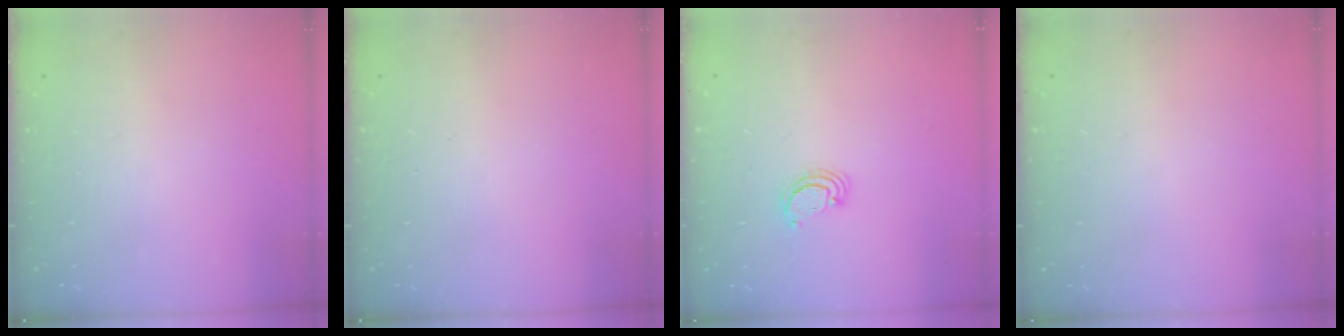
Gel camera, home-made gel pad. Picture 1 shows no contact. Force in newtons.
{"total": 0.0}
{"total": 2.6, "press": 2.5, "slide": 0.2}
{"total": 0.0}